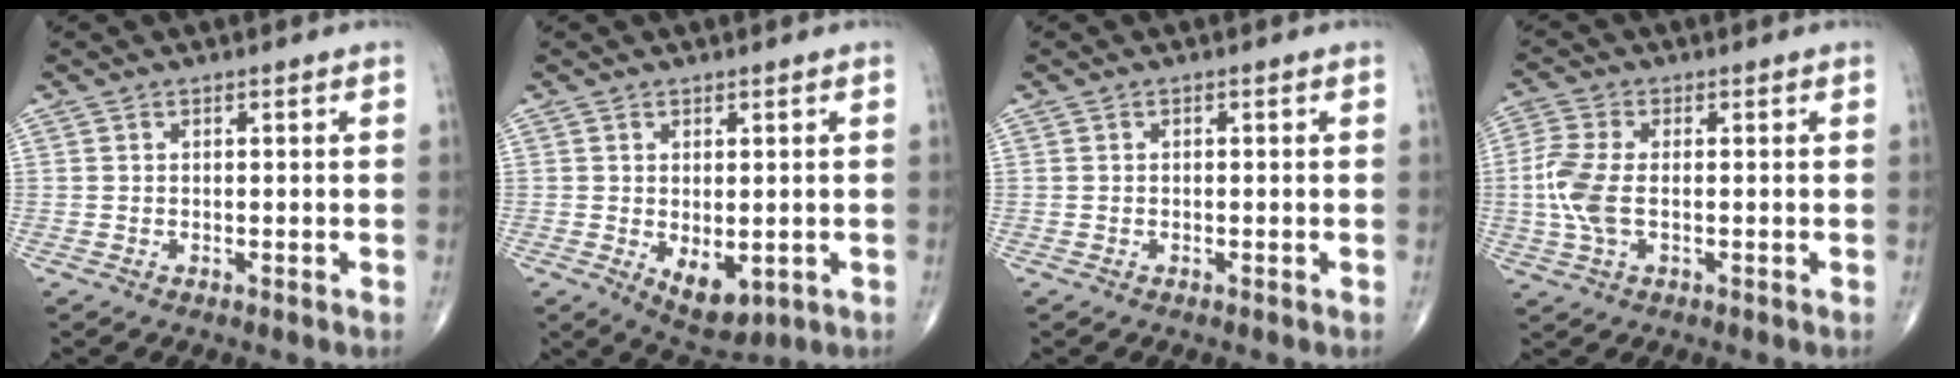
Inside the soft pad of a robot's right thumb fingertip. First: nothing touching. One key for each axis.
{"total": 5.7, "fx": -1.1, "fy": 3.1, "fz": 4.6, "tx": -0.057, "ty": -0.009, "tz": 0.000}
{"total": 0.0}
{"total": 7.4, "fx": -0.8, "fy": 3.8, "fz": 6.3, "tx": -0.162, "ty": 0.006, "tz": -0.018}